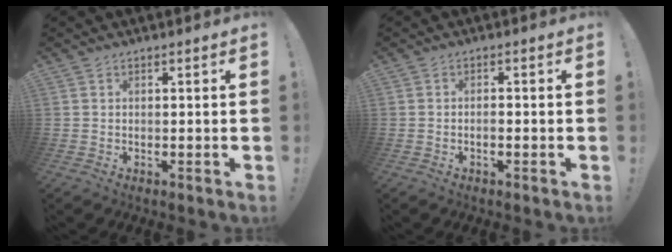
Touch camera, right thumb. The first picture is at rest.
{"total": 1.1, "force": [-0.6, 0.3, 0.8], "torque": [-0.013, 0.003, -0.011]}